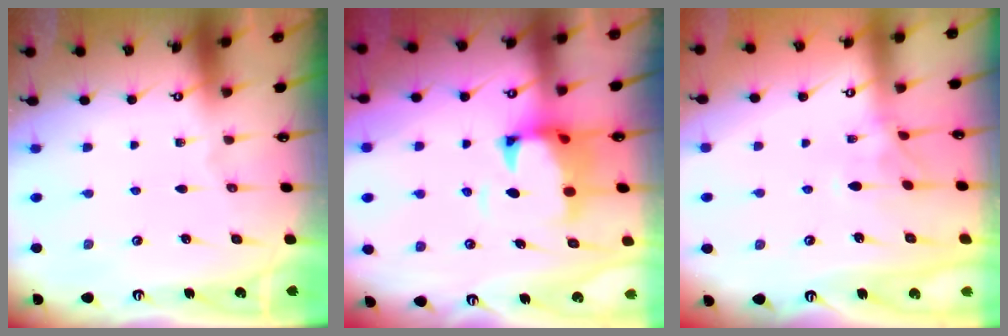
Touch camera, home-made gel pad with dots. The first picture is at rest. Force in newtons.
{"total": 3.5, "press": 3.3, "slide": 1.2}
{"total": 0.9, "press": 0.1, "slide": 0.9}